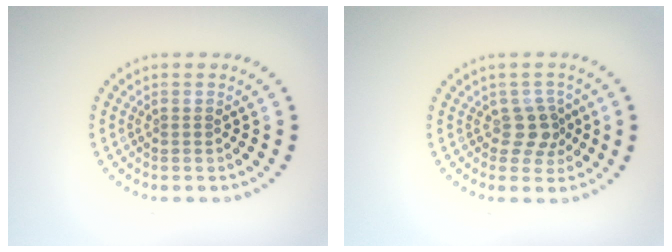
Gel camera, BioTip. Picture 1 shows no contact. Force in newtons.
{"total": 2.3, "press": 1.9, "slide": 1.3}